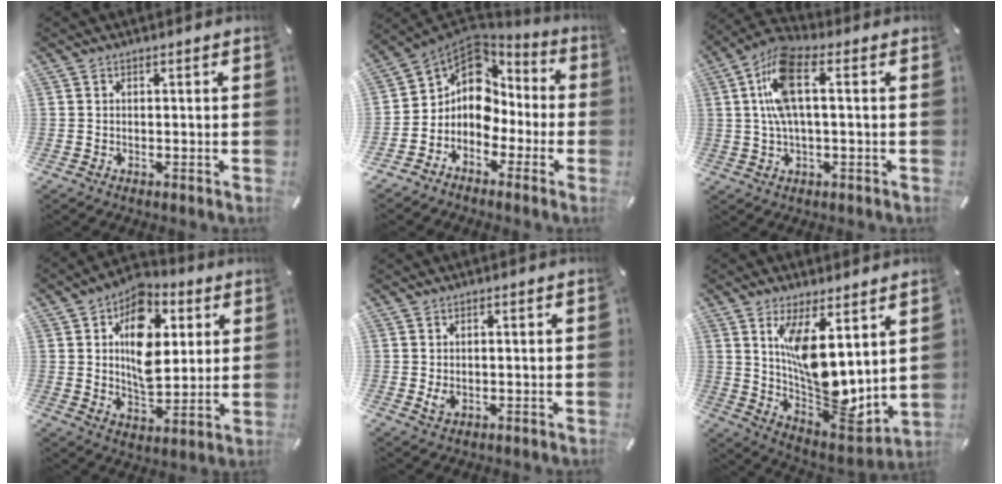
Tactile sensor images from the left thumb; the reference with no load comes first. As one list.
[{"total": 8.6, "force": [0.6, 8.2, 2.5], "torque": [-0.072, -0.022, 0.015]}, {"total": 10.8, "force": [1.8, 4.2, 9.8], "torque": [-0.214, -0.005, 0.028]}, {"total": 14.8, "force": [4.2, 10.2, 9.8], "torque": [-0.141, -0.014, 0.072]}, {"total": 2.1, "force": [-0.1, 1.3, 1.7], "torque": [-0.039, 0.001, -0.004]}, {"total": 13.5, "force": [5.1, 6.0, 10.9], "torque": [-0.180, -0.063, 0.096]}]